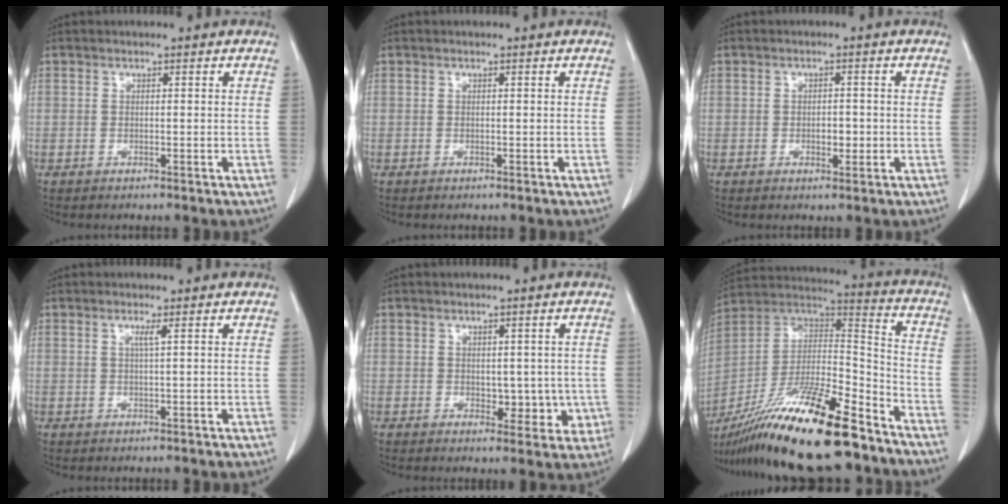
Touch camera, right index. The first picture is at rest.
{"total": 0.0}
{"total": 2.2, "force": [-0.5, 1.2, 1.8], "torque": [-0.027, 0.002, -0.004]}
{"total": 1.2, "force": [0.5, -0.3, 1.1], "torque": [-0.025, -0.002, 0.009]}
{"total": 4.5, "force": [-0.3, 3.0, 3.3], "torque": [-0.024, 0.001, 0.006]}
{"total": 25.6, "force": [-19.0, 4.1, 16.7], "torque": [-0.290, -0.010, -0.332]}